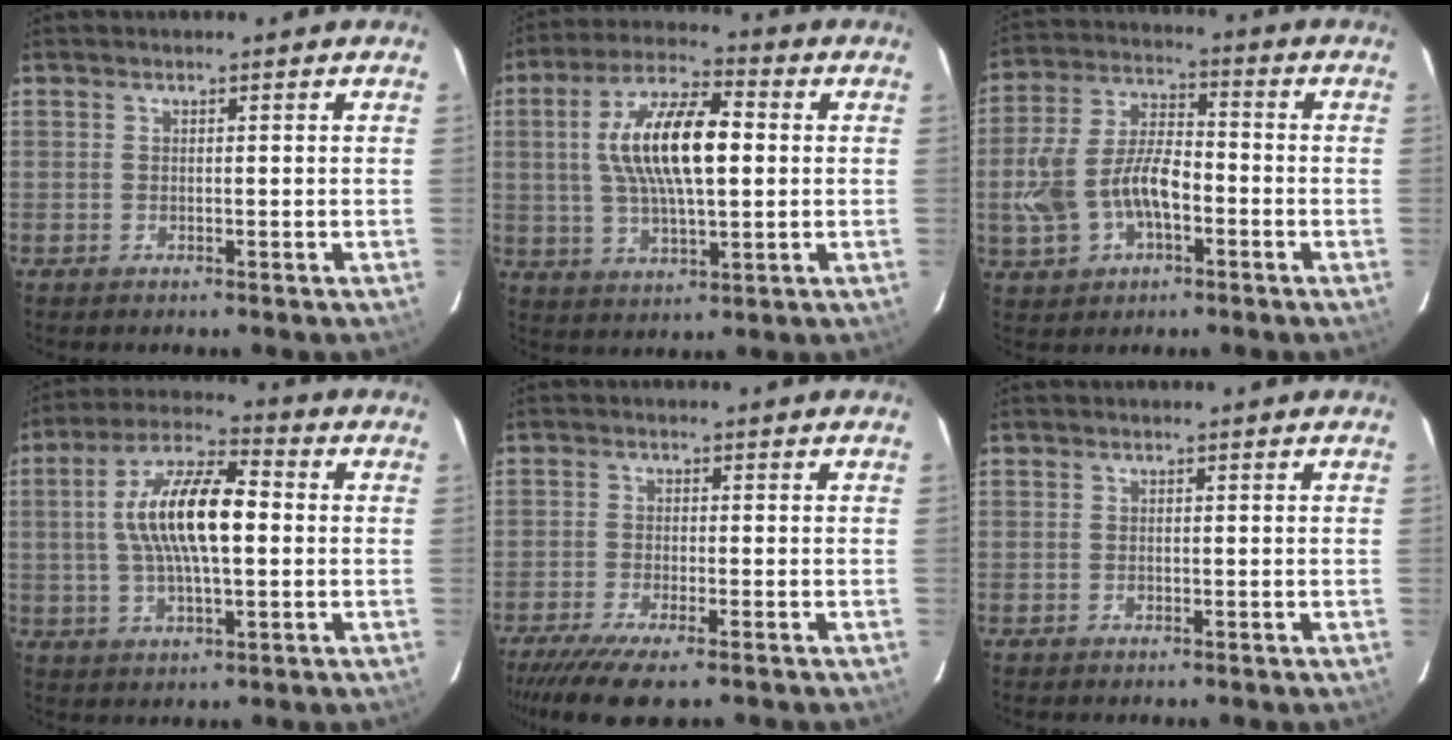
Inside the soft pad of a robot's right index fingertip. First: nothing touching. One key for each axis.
{"total": 15.0, "fx": 1.8, "fy": 5.4, "fz": 13.9, "tx": -0.261, "ty": 0.015, "tz": 0.031}
{"total": 13.4, "fx": -3.7, "fy": 7.5, "fz": 10.5, "tx": -0.229, "ty": 0.012, "tz": -0.062}
{"total": 14.2, "fx": 0.8, "fy": 4.9, "fz": 13.3, "tx": -0.251, "ty": 0.017, "tz": 0.011}
{"total": 9.1, "fx": -6.8, "fy": 1.4, "fz": 5.8, "tx": -0.133, "ty": -0.038, "tz": -0.121}
{"total": 0.6, "fx": -0.2, "fy": 0.5, "fz": 0.2, "tx": -0.002, "ty": 0.000, "tz": -0.003}